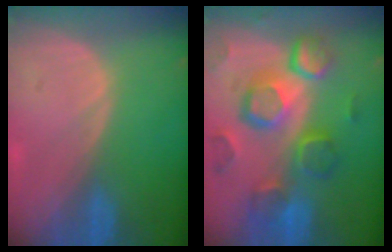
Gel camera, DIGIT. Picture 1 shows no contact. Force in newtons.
{"total": 12.3, "press": 10.6, "slide": 6.2}